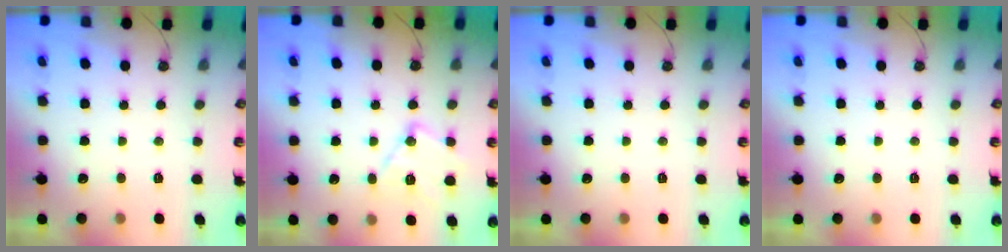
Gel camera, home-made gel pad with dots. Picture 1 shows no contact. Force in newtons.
{"total": 12.8, "press": 12.7, "slide": 0.8}
{"total": 0.0}
{"total": 0.0}